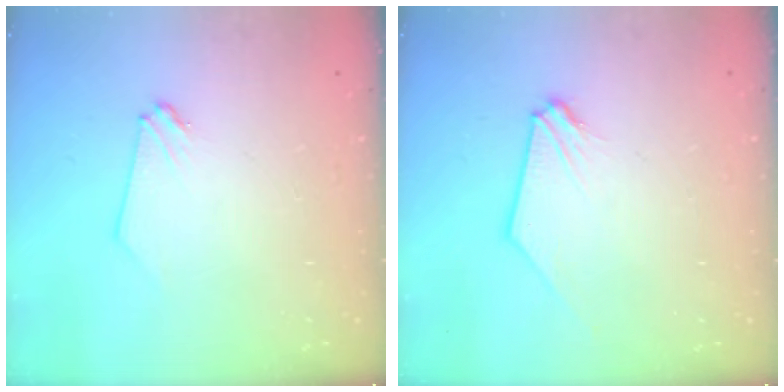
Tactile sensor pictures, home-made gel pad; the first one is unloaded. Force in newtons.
{"total": 0.9, "press": 0.9, "slide": 0.1}